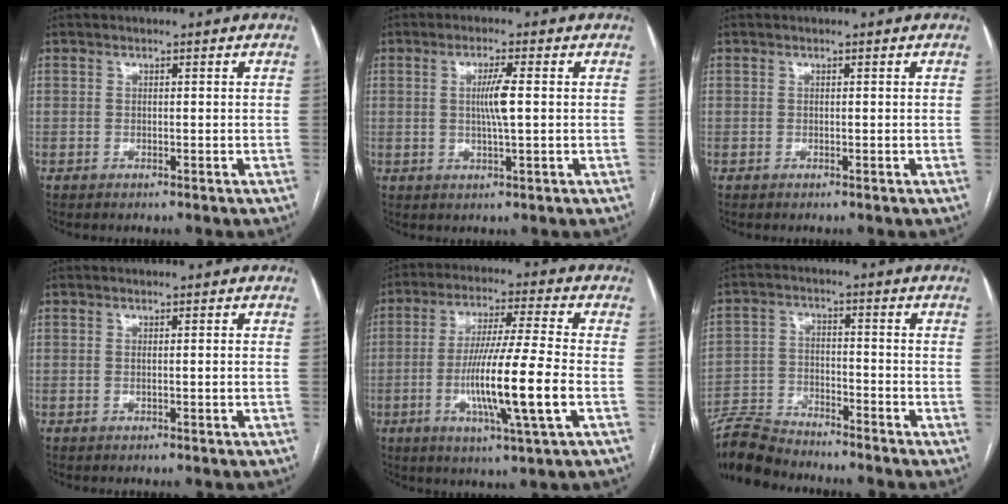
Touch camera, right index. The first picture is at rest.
{"total": 4.2, "force": [0.4, -0.1, 4.2], "torque": [-0.079, -0.004, 0.007]}
{"total": 0.0}
{"total": 0.8, "force": [-0.1, -0.2, 0.8], "torque": [-0.015, 0.000, 0.001]}
{"total": 13.9, "force": [-3.2, -0.4, 13.5], "torque": [-0.255, -0.013, -0.062]}
{"total": 8.4, "force": [-8.1, 1.4, 1.5], "torque": [-0.032, -0.011, -0.155]}